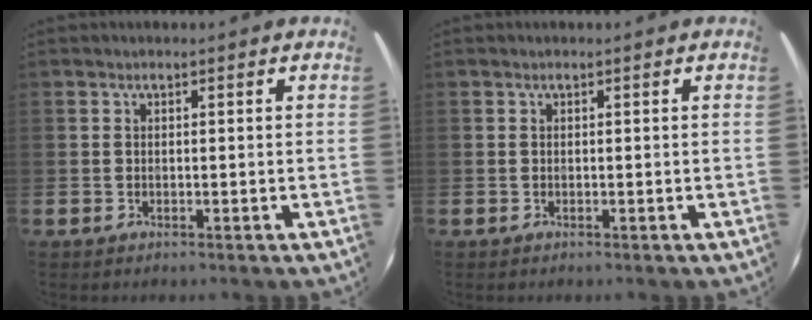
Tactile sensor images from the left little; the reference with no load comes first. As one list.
[{"total": 0.0}]